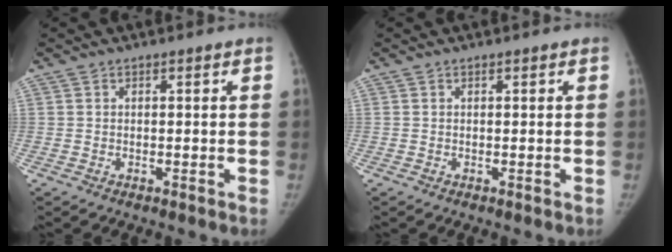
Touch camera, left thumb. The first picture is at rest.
{"total": 0.0}